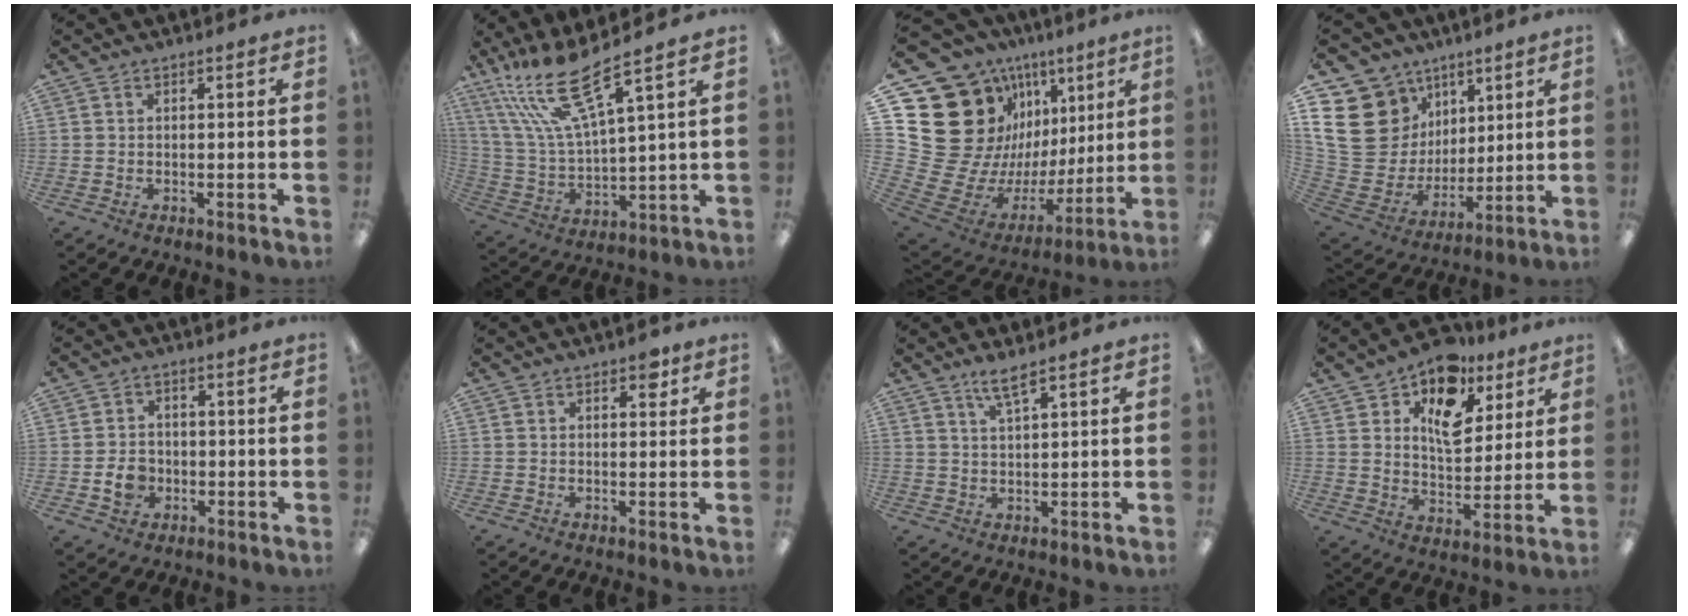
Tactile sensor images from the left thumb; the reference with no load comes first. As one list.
[{"total": 17.8, "force": [12.1, 3.4, 12.6], "torque": [-0.268, -0.056, 0.207]}, {"total": 26.3, "force": [9.0, 20.4, 14.0], "torque": [-0.255, -0.099, 0.224]}, {"total": 19.4, "force": [6.6, 16.3, 8.2], "torque": [-0.188, -0.042, 0.141]}, {"total": 5.4, "force": [-1.5, 4.5, 2.7], "torque": [-0.043, 0.007, -0.025]}, {"total": 3.1, "force": [1.7, 1.8, 1.9], "torque": [-0.008, -0.008, 0.022]}, {"total": 3.8, "force": [3.0, 0.3, 2.3], "torque": [-0.053, -0.007, 0.054]}, {"total": 14.1, "force": [8.0, 8.6, 7.8], "torque": [-0.115, -0.041, 0.143]}]